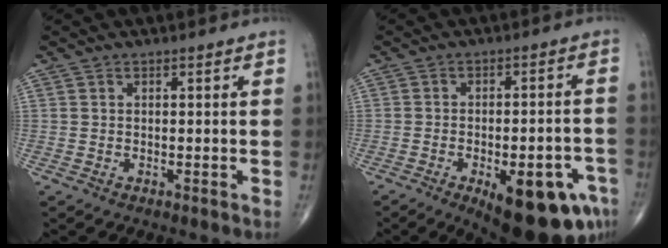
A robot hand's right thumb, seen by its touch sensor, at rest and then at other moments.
{"total": 18.0, "force": [-8.6, 6.8, 14.3], "torque": [-0.131, 0.023, -0.101]}